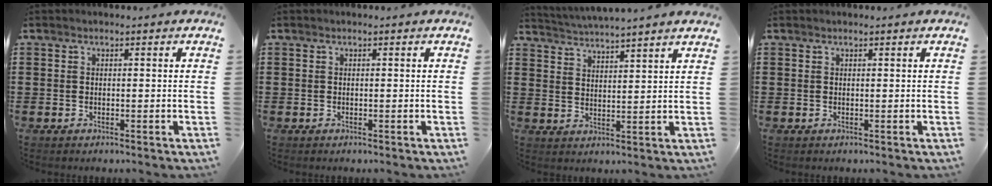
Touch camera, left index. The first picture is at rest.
{"total": 0.0}
{"total": 3.3, "force": [3.2, -0.9, -0.2], "torque": [-0.009, -0.021, 0.055]}
{"total": 0.0}